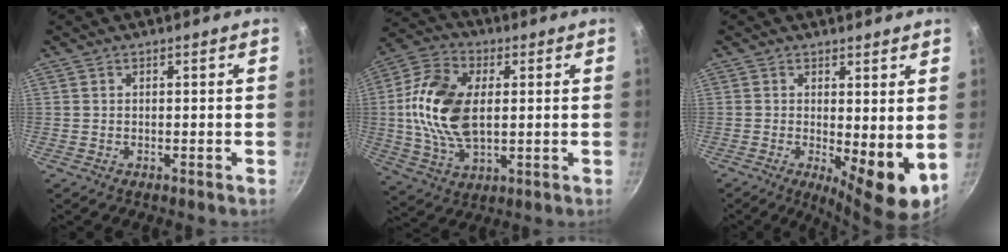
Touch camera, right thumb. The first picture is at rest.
{"total": 16.5, "force": [1.4, 9.9, 13.2], "torque": [-0.244, 0.004, 0.020]}
{"total": 8.2, "force": [0.2, 2.7, 7.7], "torque": [-0.102, -0.019, 0.009]}